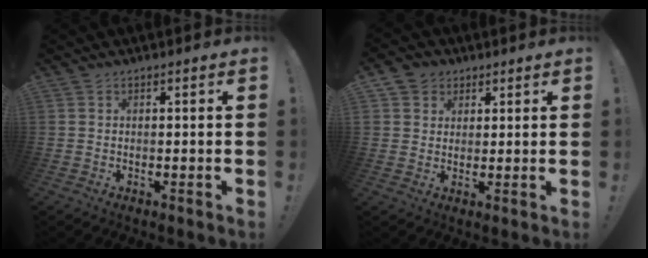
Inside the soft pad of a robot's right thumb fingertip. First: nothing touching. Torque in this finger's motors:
{"motor_torque": [0.00, 0.00, 0.37, 0.31, 0.00]}